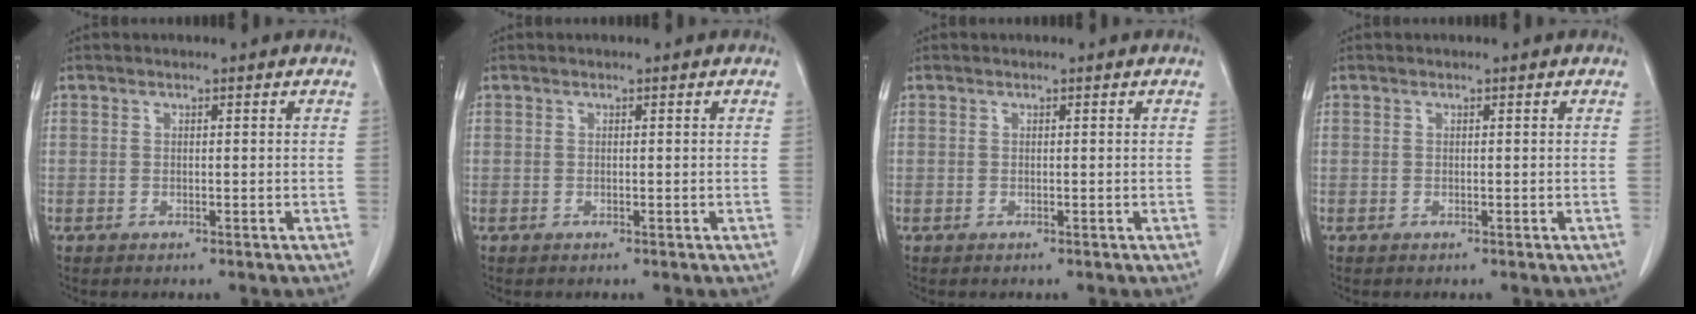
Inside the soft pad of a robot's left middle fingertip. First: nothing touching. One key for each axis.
{"total": 0.0}
{"total": 0.0}
{"total": 0.0}